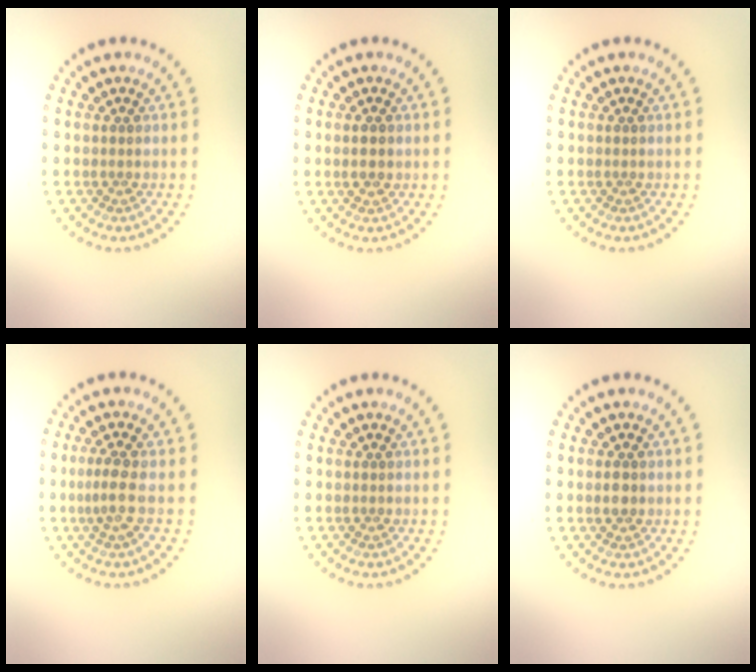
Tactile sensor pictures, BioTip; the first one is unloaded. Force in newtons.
{"total": 1.2, "press": 1.2, "slide": 0.0}
{"total": 0.0}
{"total": 2.0, "press": 1.4, "slide": 1.4}
{"total": 0.0}
{"total": 1.0, "press": 0.9, "slide": 0.3}